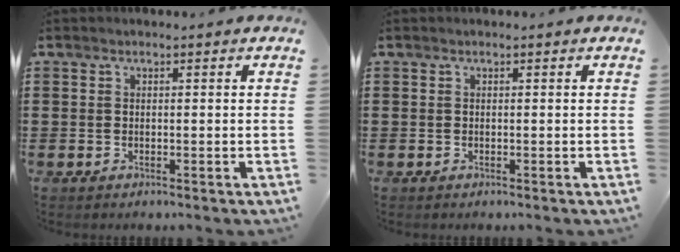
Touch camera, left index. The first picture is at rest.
{"total": 0.0}